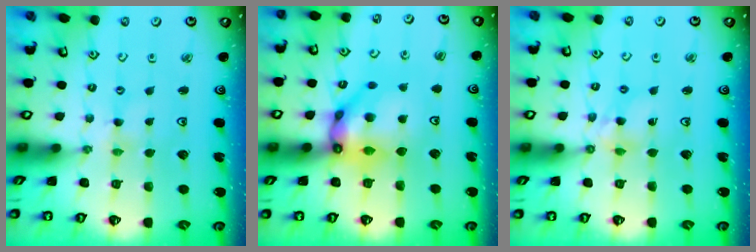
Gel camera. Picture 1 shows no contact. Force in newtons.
{"total": 14.1, "press": 14.0, "slide": 1.4}
{"total": 6.2, "press": 6.2, "slide": 0.4}